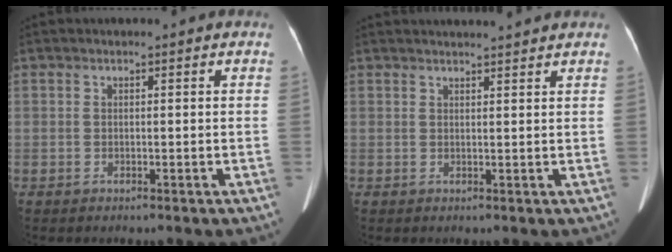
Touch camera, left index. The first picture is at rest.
{"total": 6.2, "force": [6.0, -0.1, 1.7], "torque": [-0.024, 0.020, 0.069]}